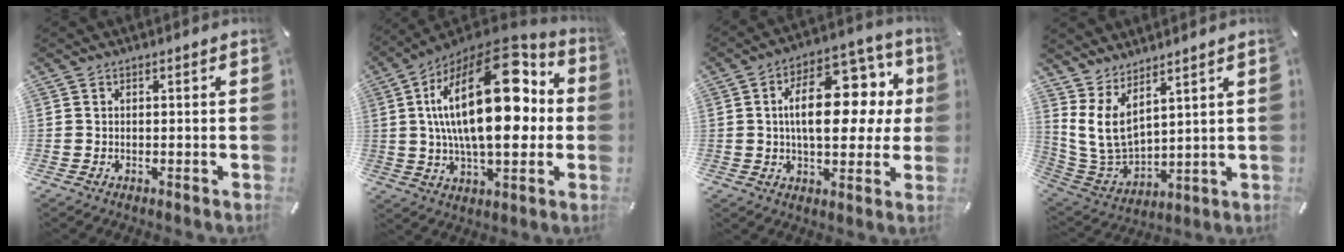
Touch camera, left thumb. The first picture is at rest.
{"total": 28.7, "force": [5.3, 14.1, 24.4], "torque": [-0.416, -0.024, 0.079]}
{"total": 18.8, "force": [3.7, 10.3, 15.2], "torque": [-0.229, -0.011, 0.062]}
{"total": 8.9, "force": [4.9, 5.2, 5.3], "torque": [-0.146, -0.035, 0.096]}